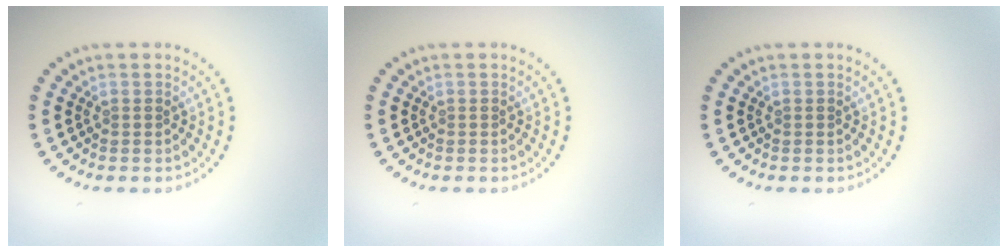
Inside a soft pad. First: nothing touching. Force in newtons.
{"total": 0.0}
{"total": 0.0}